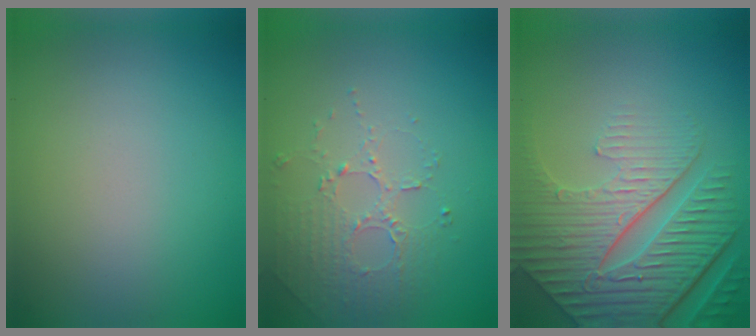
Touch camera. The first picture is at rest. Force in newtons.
{"total": 1.9, "press": 1.5, "slide": 1.1}
{"total": 9.0, "press": 6.3, "slide": 6.5}